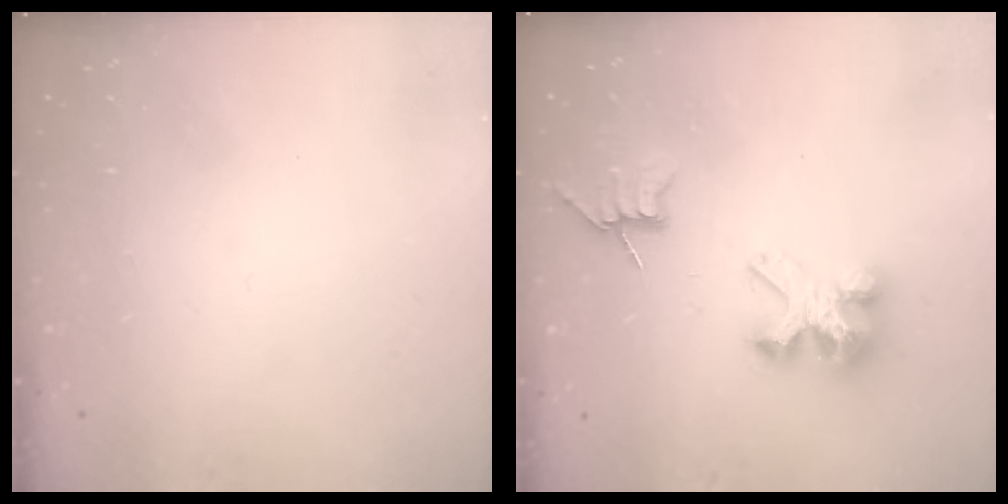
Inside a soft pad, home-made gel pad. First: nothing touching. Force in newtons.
{"total": 7.8, "press": 7.8, "slide": 0.5}